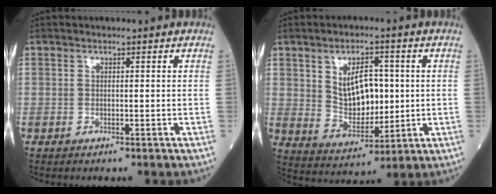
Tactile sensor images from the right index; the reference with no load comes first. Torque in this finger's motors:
{"motor_torque": [0.62, 0.41, 0.25, 0.06]}